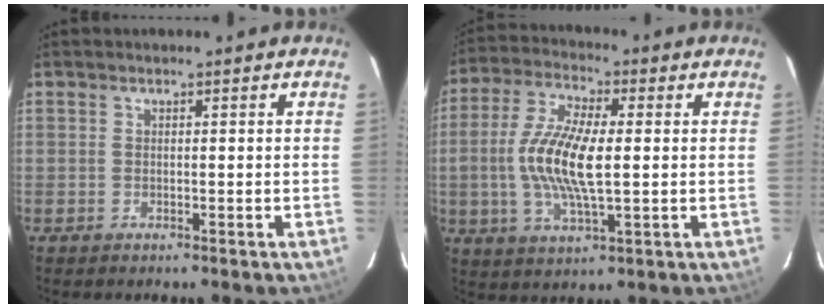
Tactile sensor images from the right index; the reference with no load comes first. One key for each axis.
{"total": 13.0, "fx": -0.2, "fy": 4.2, "fz": 12.3, "tx": -0.254, "ty": 0.004, "tz": -0.006}